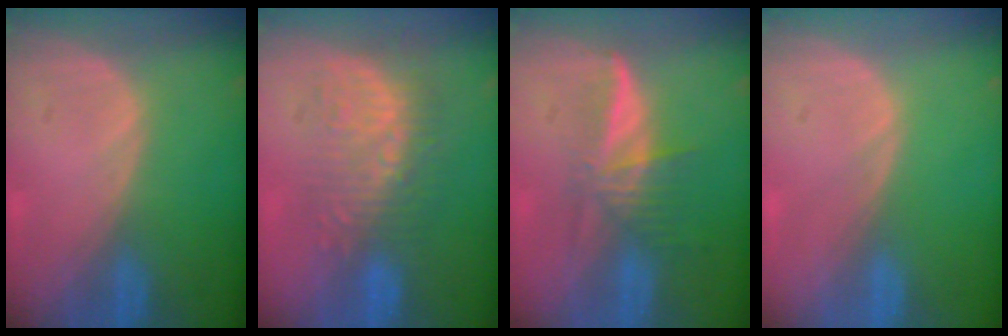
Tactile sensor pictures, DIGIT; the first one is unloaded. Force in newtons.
{"total": 9.3, "press": 8.4, "slide": 3.9}
{"total": 5.9, "press": 5.3, "slide": 2.4}
{"total": 0.0}